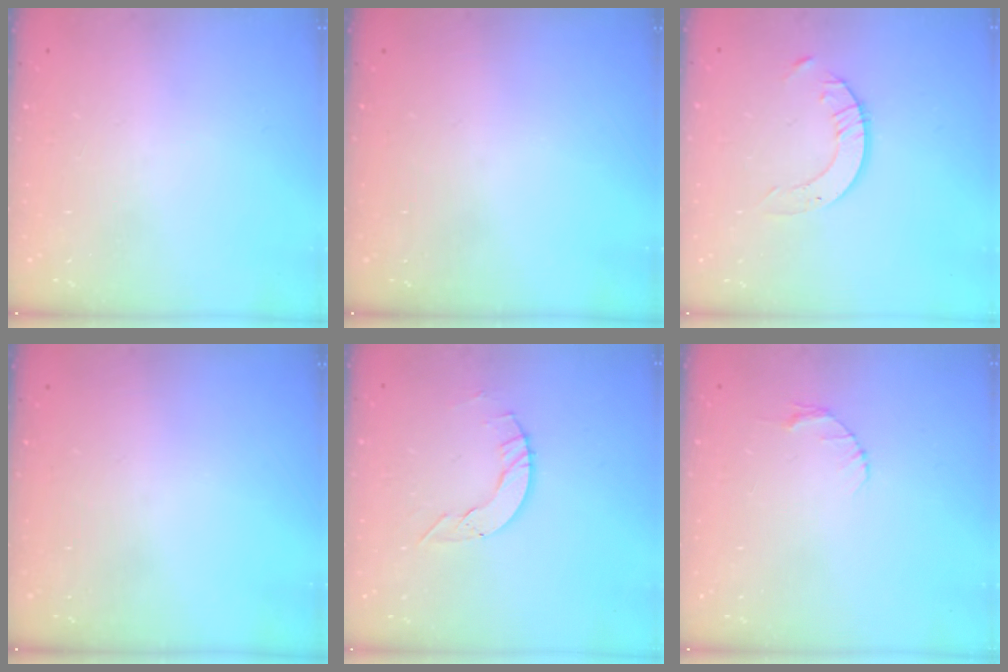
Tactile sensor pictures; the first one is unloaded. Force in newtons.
{"total": 0.0}
{"total": 3.3, "press": 3.3, "slide": 0.3}
{"total": 0.0}
{"total": 5.5, "press": 5.5, "slide": 0.2}
{"total": 2.6, "press": 2.6, "slide": 0.3}